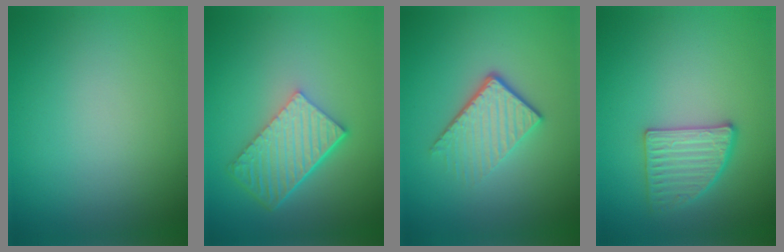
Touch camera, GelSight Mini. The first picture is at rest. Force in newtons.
{"total": 6.1, "press": 4.3, "slide": 4.3}
{"total": 3.9, "press": 2.7, "slide": 2.9}
{"total": 3.0, "press": 3.0, "slide": 0.6}